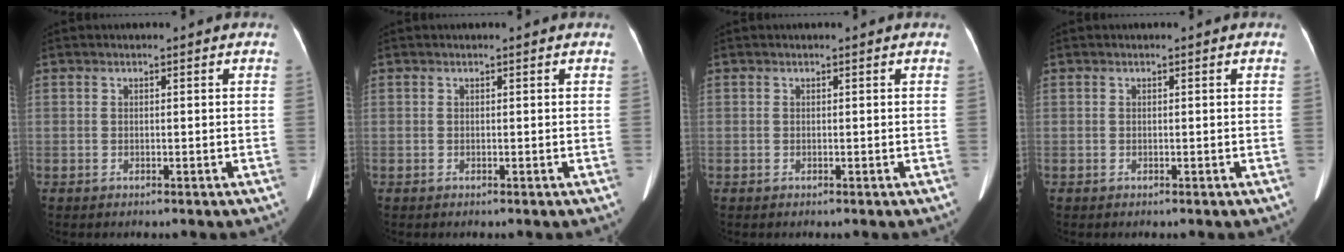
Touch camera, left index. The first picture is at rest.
{"total": 0.0}
{"total": 0.0}
{"total": 0.0}